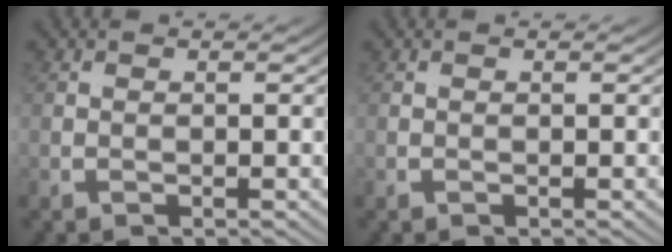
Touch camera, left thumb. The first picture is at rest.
{"total": 0.0}